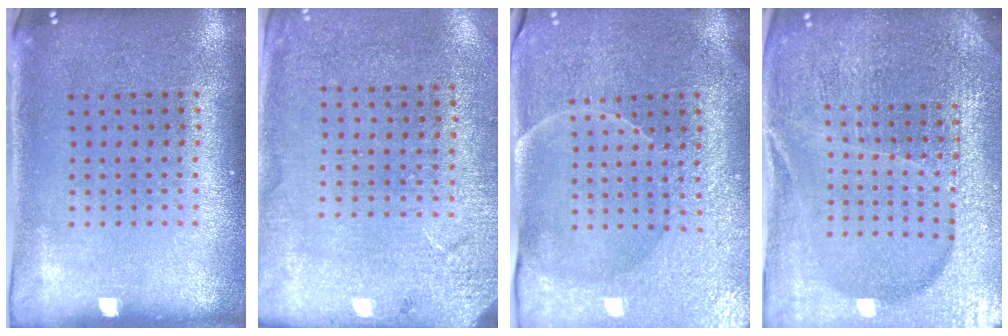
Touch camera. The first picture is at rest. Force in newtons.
{"total": 2.6, "press": 2.4, "slide": 0.9}
{"total": 3.8, "press": 3.6, "slide": 1.2}
{"total": 5.3, "press": 4.8, "slide": 2.2}